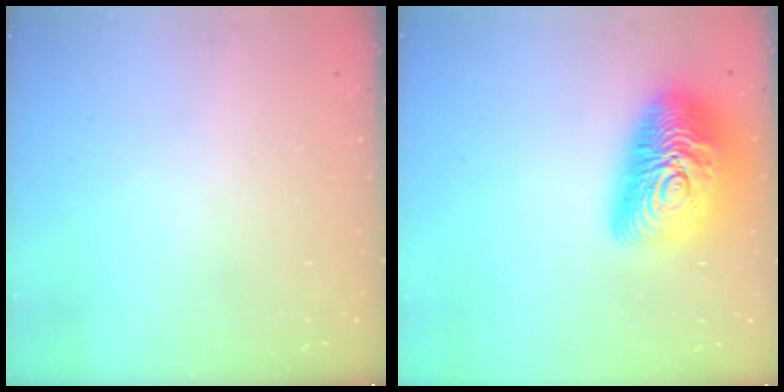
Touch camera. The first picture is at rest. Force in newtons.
{"total": 23.1, "press": 23.0, "slide": 1.3}